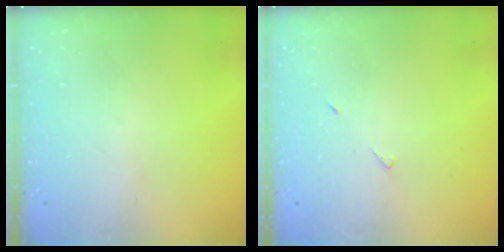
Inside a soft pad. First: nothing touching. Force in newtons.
{"total": 4.8, "press": 4.8, "slide": 0.6}